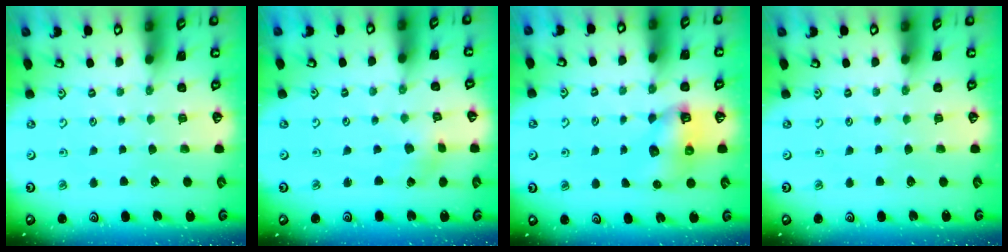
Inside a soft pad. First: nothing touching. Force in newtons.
{"total": 1.0, "press": 1.0, "slide": 0.0}
{"total": 7.8, "press": 7.8, "slide": 0.9}
{"total": 0.0}